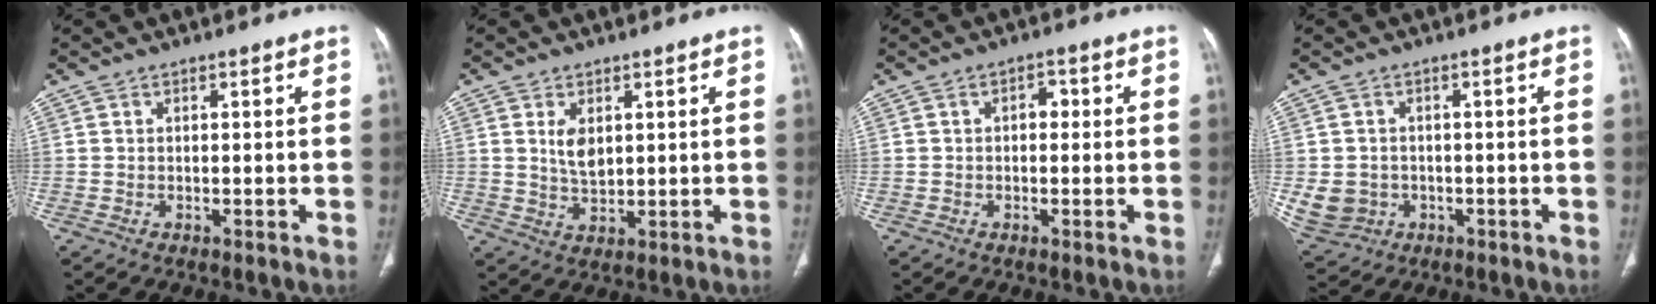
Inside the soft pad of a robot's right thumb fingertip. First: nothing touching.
{"total": 4.7, "force": [1.4, 2.7, 3.6], "torque": [-0.057, -0.013, 0.033]}
{"total": 2.3, "force": [0.1, 1.5, 1.7], "torque": [-0.014, 0.008, -0.004]}
{"total": 7.9, "force": [-1.5, 7.0, 3.2], "torque": [-0.067, 0.010, -0.009]}